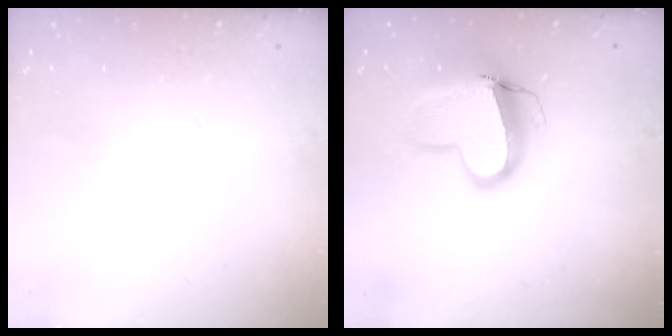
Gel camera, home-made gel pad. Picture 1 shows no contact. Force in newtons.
{"total": 13.6, "press": 13.5, "slide": 1.7}